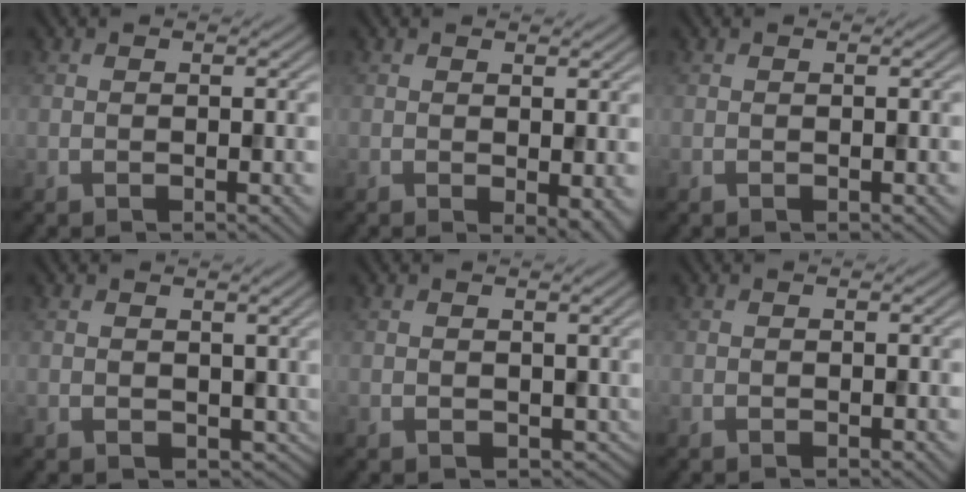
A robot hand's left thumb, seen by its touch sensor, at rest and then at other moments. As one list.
[{"total": 2.9, "force": [-0.4, 1.4, 2.5], "torque": [-0.033, -0.008, -0.004]}, {"total": 0.0}, {"total": 3.4, "force": [0.7, 2.7, 1.9], "torque": [-0.046, -0.015, 0.017]}, {"total": 2.1, "force": [0.7, 1.7, 1.0], "torque": [-0.023, -0.011, 0.013]}, {"total": 0.0}]